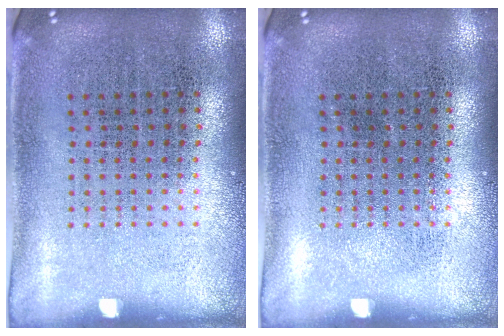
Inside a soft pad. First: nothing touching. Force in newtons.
{"total": 0.0}